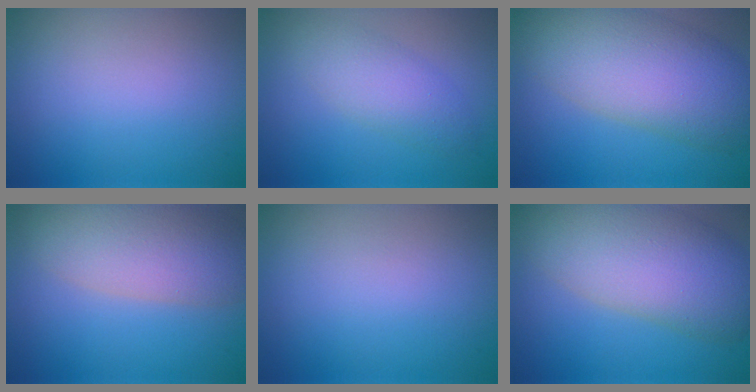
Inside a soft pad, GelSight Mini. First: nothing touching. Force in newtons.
{"total": 3.3, "press": 3.3, "slide": 0.1}
{"total": 8.8, "press": 8.8, "slide": 0.6}
{"total": 7.0, "press": 7.0, "slide": 0.6}
{"total": 0.0}
{"total": 10.1, "press": 10.0, "slide": 0.6}